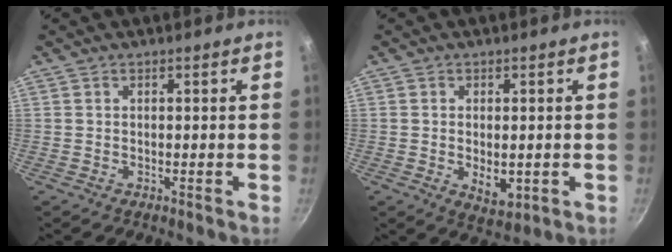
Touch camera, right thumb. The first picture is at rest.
{"total": 5.5, "force": [-0.9, 3.1, 4.4], "torque": [-0.062, -0.010, -0.006]}